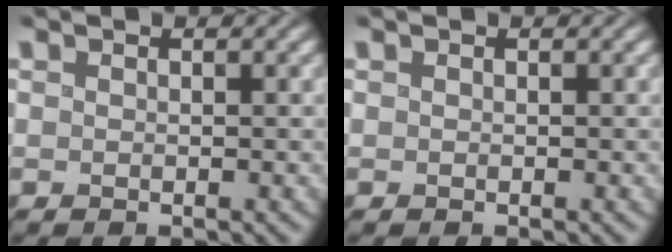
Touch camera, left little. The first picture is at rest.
{"total": 0.0}